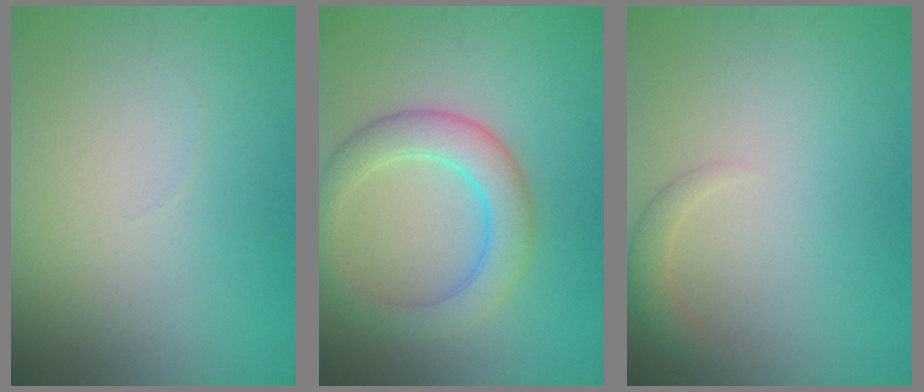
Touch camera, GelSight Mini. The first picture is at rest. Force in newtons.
{"total": 4.9, "press": 4.9, "slide": 0.3}
{"total": 1.7, "press": 1.7, "slide": 0.1}